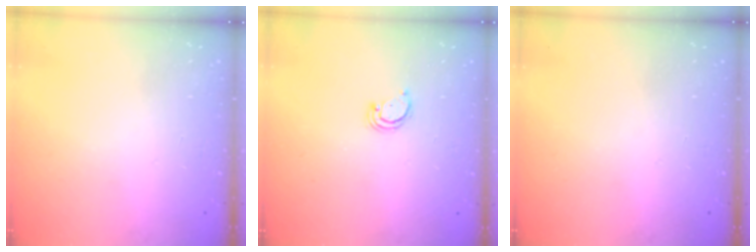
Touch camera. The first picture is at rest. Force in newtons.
{"total": 2.1, "press": 2.1, "slide": 0.2}
{"total": 0.0}